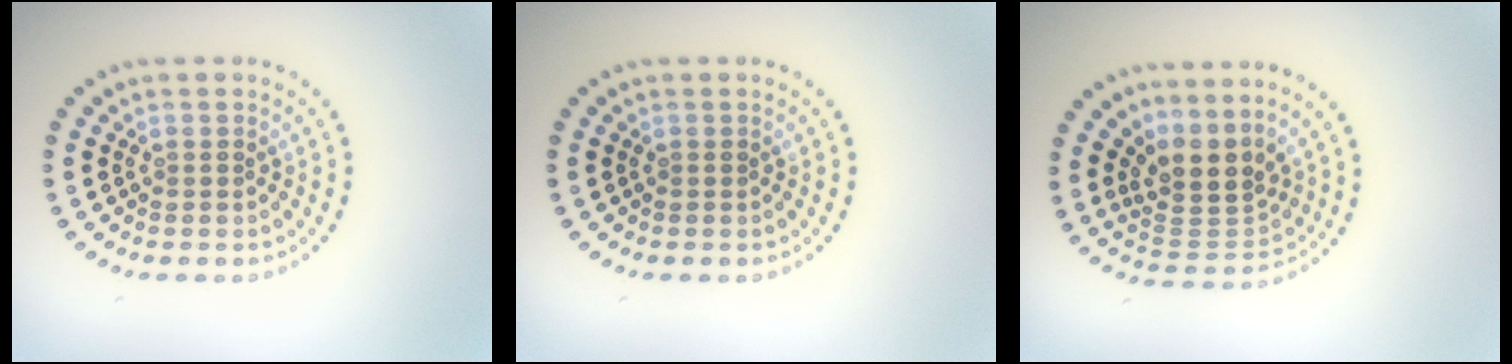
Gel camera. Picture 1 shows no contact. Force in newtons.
{"total": 0.0}
{"total": 4.1, "press": 3.2, "slide": 2.6}